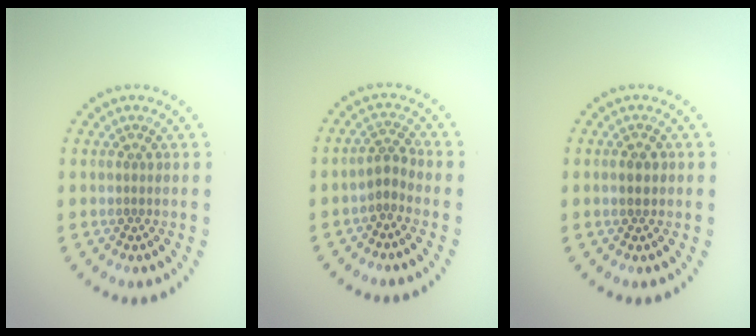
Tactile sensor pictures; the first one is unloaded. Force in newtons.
{"total": 2.0, "press": 1.4, "slide": 1.4}
{"total": 1.8, "press": 1.8, "slide": 0.1}